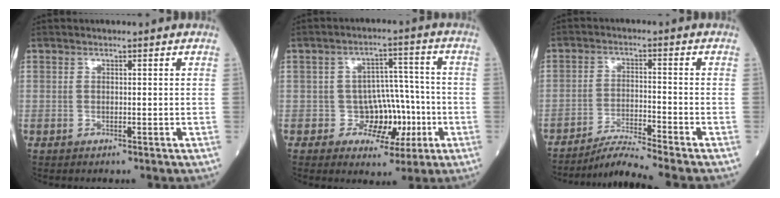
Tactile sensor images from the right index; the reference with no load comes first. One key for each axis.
{"total": 7.0, "fx": -1.8, "fy": 5.7, "fz": 3.7, "tx": -0.027, "ty": 0.025, "tz": -0.023}
{"total": 6.2, "fx": -5.6, "fy": -2.2, "fz": 1.4, "tx": -0.031, "ty": -0.020, "tz": -0.101}